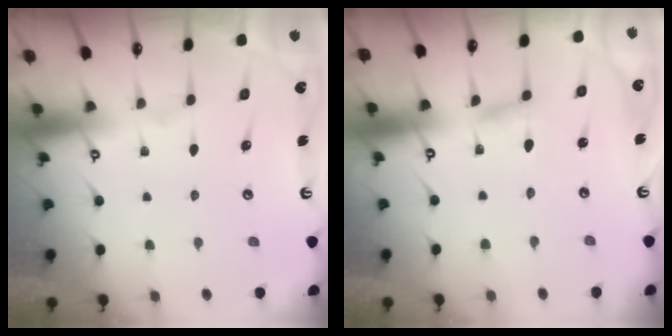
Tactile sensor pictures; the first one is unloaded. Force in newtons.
{"total": 2.4, "press": 2.4, "slide": 0.2}